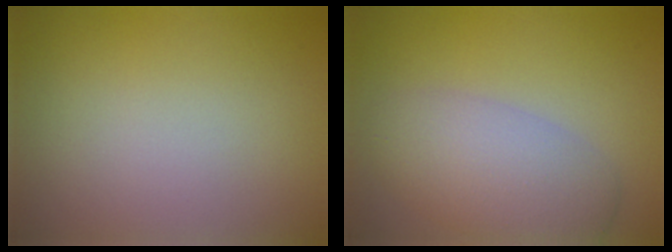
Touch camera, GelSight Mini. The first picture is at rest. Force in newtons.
{"total": 5.7, "press": 5.7, "slide": 0.1}